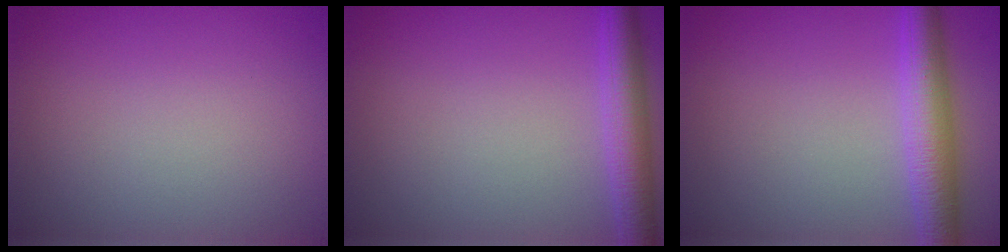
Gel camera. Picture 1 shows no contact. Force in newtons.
{"total": 3.9, "press": 3.9, "slide": 0.2}
{"total": 4.5, "press": 4.5, "slide": 0.1}